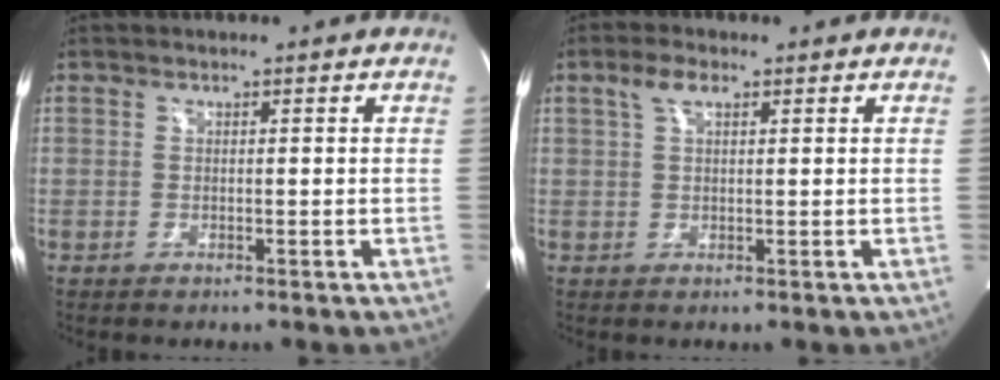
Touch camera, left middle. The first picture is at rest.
{"total": 2.9, "force": [1.5, 1.1, 2.2], "torque": [-0.050, 0.014, 0.033]}